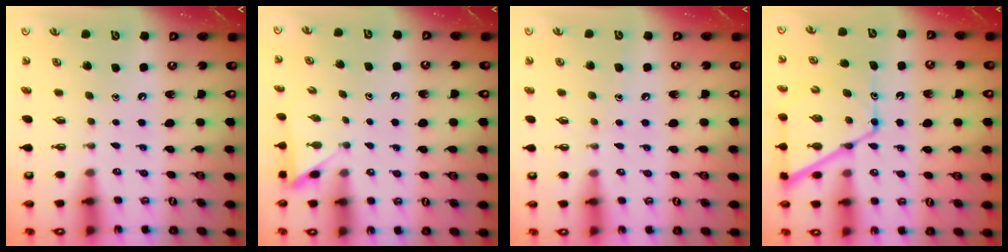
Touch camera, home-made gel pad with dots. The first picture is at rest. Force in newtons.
{"total": 3.0, "press": 3.0, "slide": 0.3}
{"total": 5.4, "press": 5.4, "slide": 0.6}
{"total": 13.8, "press": 13.7, "slide": 1.3}